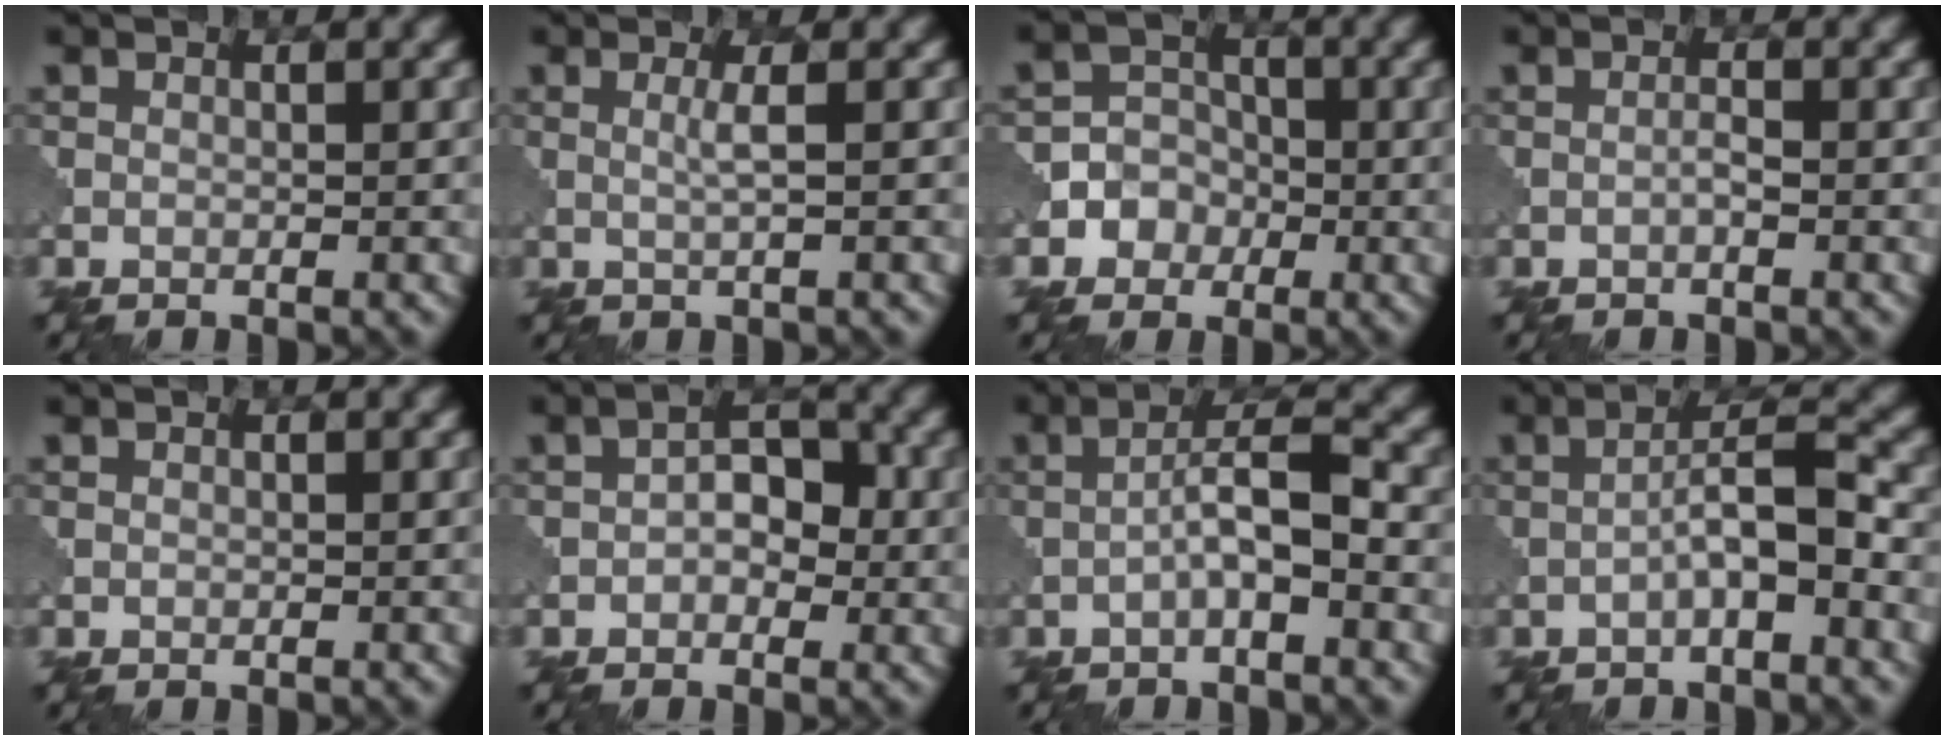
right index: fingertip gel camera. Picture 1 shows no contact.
{"total": 1.6, "force": [0.1, 0.2, 1.6], "torque": [-0.031, 0.003, -0.001]}
{"total": 4.2, "force": [-1.6, 3.8, 0.7], "torque": [0.011, 0.011, -0.047]}
{"total": 0.8, "force": [-0.4, 0.1, 0.7], "torque": [-0.014, 0.002, -0.008]}
{"total": 0.0}
{"total": 3.1, "force": [-0.4, 2.0, 2.4], "torque": [-0.034, 0.008, -0.014]}
{"total": 4.1, "force": [-1.1, 0.8, 3.8], "torque": [-0.066, 0.014, -0.027]}
{"total": 4.2, "force": [-1.4, 0.7, 3.9], "torque": [-0.067, 0.017, -0.031]}